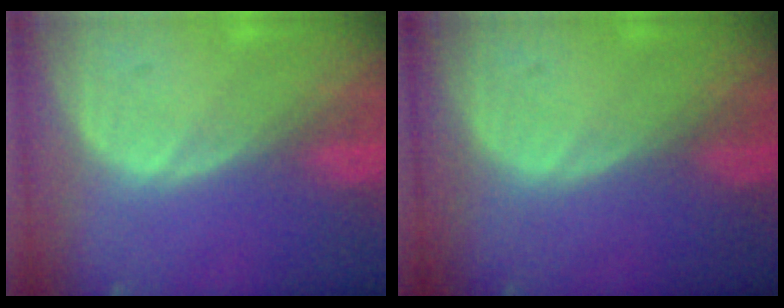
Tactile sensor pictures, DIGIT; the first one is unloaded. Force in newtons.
{"total": 0.0}